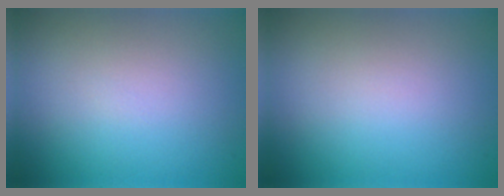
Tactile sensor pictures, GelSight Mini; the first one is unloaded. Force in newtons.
{"total": 0.0}